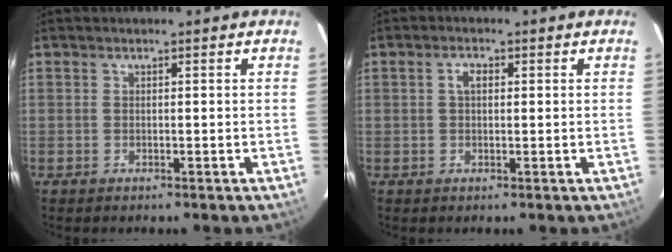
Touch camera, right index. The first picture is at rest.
{"total": 2.3, "force": [0.5, 1.3, 1.8], "torque": [-0.033, 0.008, 0.008]}